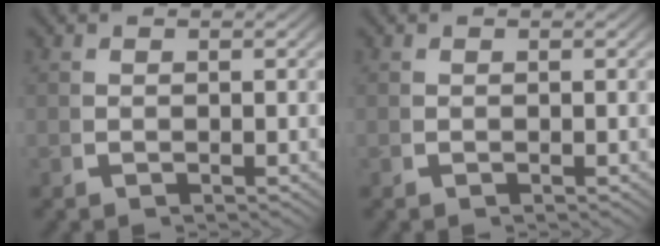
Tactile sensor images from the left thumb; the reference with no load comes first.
{"total": 0.0}